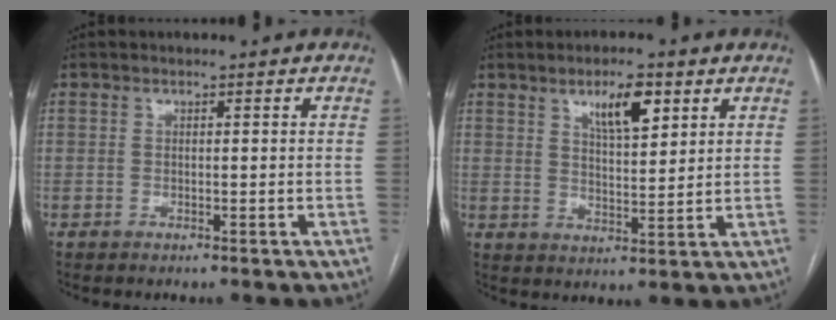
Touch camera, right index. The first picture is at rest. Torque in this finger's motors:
{"motor_torque": [0.57, 0.56, 0.15, 0.06]}